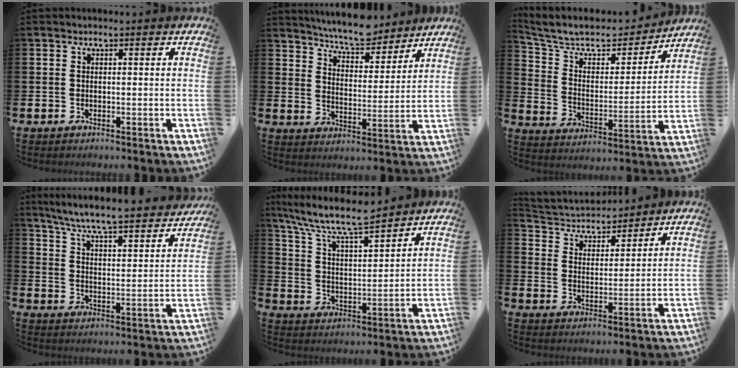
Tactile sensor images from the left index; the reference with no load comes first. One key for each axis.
{"total": 7.3, "fx": 7.0, "fy": 1.2, "fz": 1.5, "tx": -0.045, "ty": -0.044, "tz": 0.125}
{"total": 9.0, "fx": 7.6, "fy": 3.5, "fz": 3.2, "tx": -0.099, "ty": -0.054, "tz": 0.128}
{"total": 7.2, "fx": 6.7, "fy": 0.2, "fz": 2.7, "tx": -0.085, "ty": -0.055, "tz": 0.112}
{"total": 9.5, "fx": 8.5, "fy": 1.6, "fz": 4.1, "tx": -0.108, "ty": -0.052, "tz": 0.146}
{"total": 4.4, "fx": 4.1, "fy": 1.5, "fz": 0.1, "tx": -0.029, "ty": -0.031, "tz": 0.068}